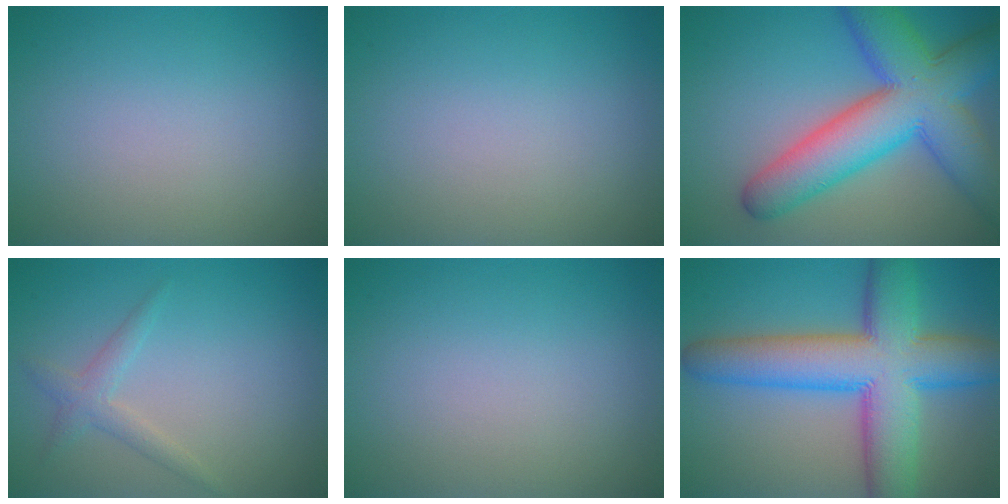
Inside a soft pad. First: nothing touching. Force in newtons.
{"total": 0.0}
{"total": 11.3, "press": 11.3, "slide": 0.3}
{"total": 1.8, "press": 1.8, "slide": 0.1}
{"total": 0.0}
{"total": 11.7, "press": 11.7, "slide": 0.1}